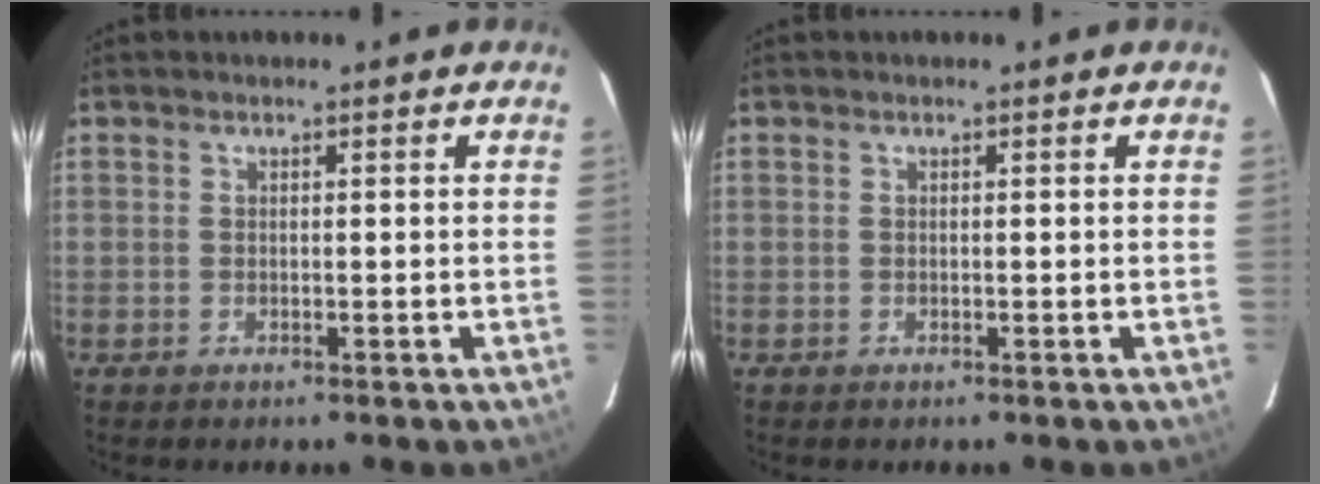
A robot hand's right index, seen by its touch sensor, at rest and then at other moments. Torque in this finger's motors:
{"motor_torque": [0.00, 0.00, 0.00, 0.00]}